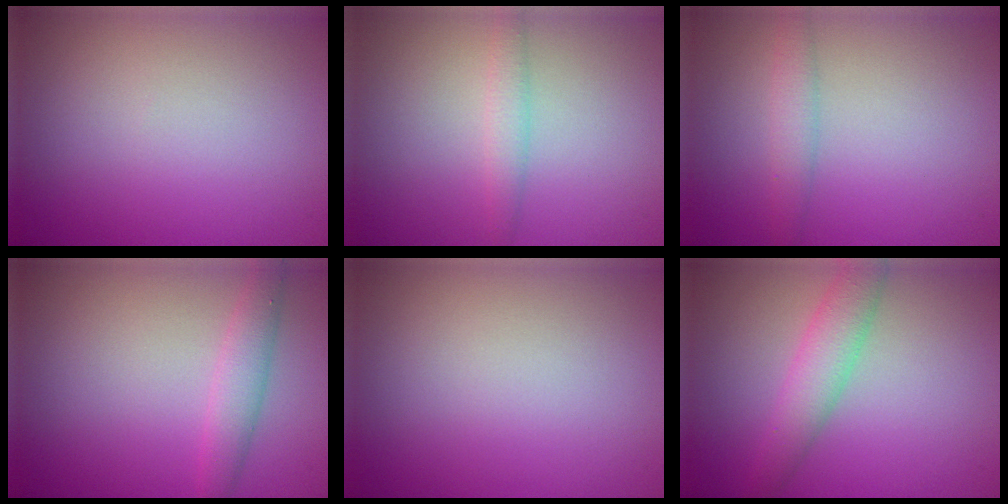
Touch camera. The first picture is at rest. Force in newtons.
{"total": 1.5, "press": 1.5, "slide": 0.1}
{"total": 1.9, "press": 1.9, "slide": 0.1}
{"total": 2.3, "press": 2.3, "slide": 0.1}
{"total": 0.0}
{"total": 3.4, "press": 3.4, "slide": 0.2}